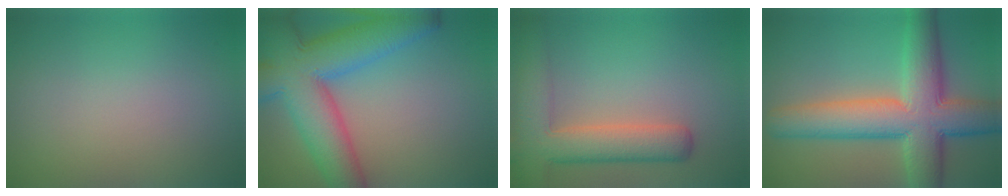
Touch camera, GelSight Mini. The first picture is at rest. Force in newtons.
{"total": 11.7, "press": 11.7, "slide": 0.5}
{"total": 6.8, "press": 6.7, "slide": 0.6}
{"total": 10.8, "press": 10.8, "slide": 0.6}